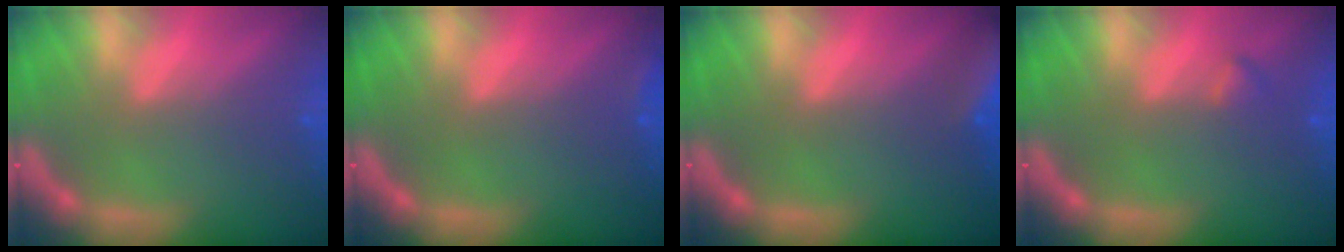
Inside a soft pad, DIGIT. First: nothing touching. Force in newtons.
{"total": 0.9}
{"total": 7.5}
{"total": 0.9}